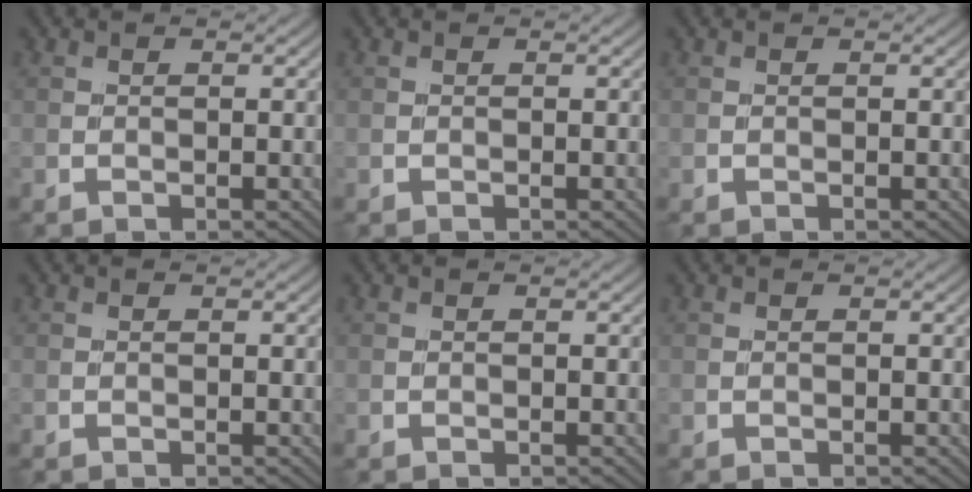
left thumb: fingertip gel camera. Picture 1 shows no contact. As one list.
[{"total": 0.0}, {"total": 0.0}, {"total": 0.0}, {"total": 0.0}, {"total": 0.0}]